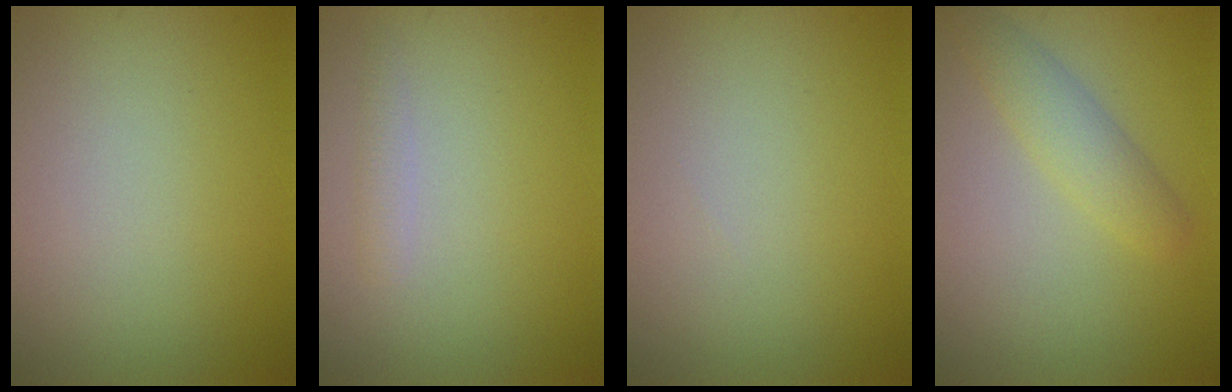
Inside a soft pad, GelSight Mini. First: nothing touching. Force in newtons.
{"total": 0.9, "press": 0.9, "slide": 0.0}
{"total": 0.0}
{"total": 2.5, "press": 2.5, "slide": 0.1}